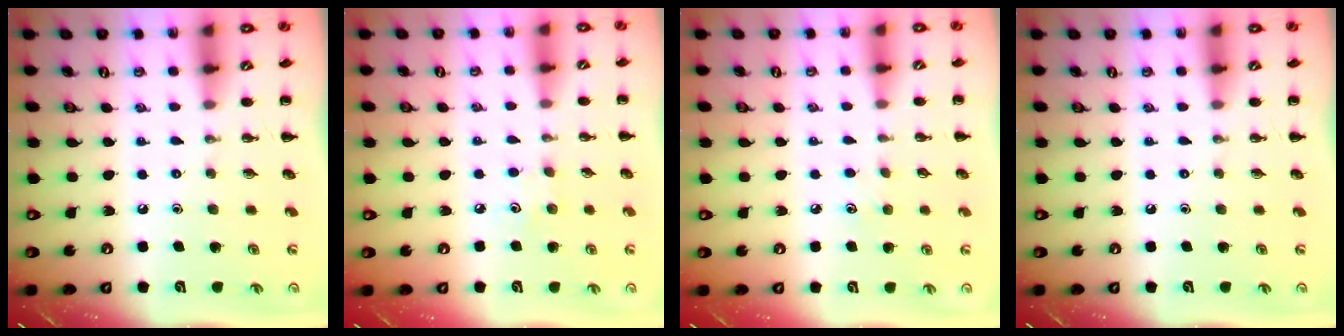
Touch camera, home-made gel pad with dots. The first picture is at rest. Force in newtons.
{"total": 3.9, "press": 3.8, "slide": 0.9}
{"total": 4.4, "press": 4.3, "slide": 1.1}
{"total": 0.0}